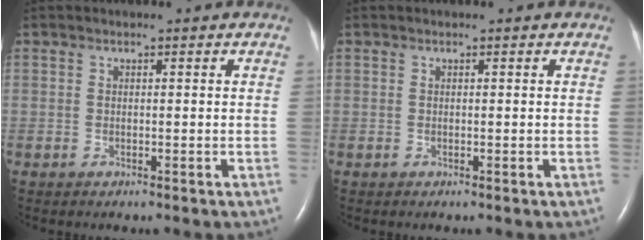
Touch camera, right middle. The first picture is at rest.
{"total": 0.0}